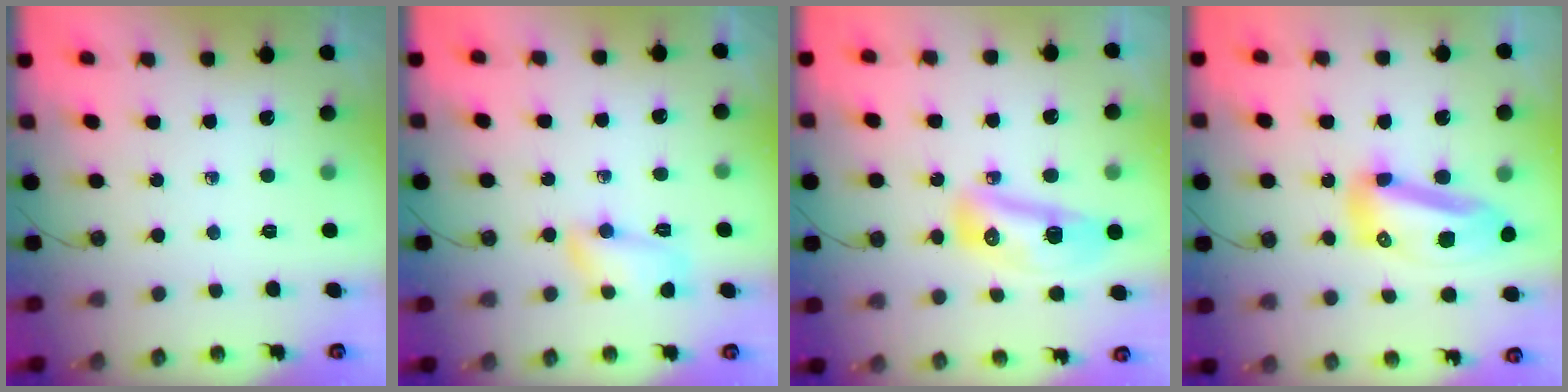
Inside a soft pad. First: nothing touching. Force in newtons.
{"total": 9.6, "press": 7.5, "slide": 6.1}
{"total": 10.7, "press": 10.6, "slide": 1.5}
{"total": 13.6, "press": 13.5, "slide": 1.4}